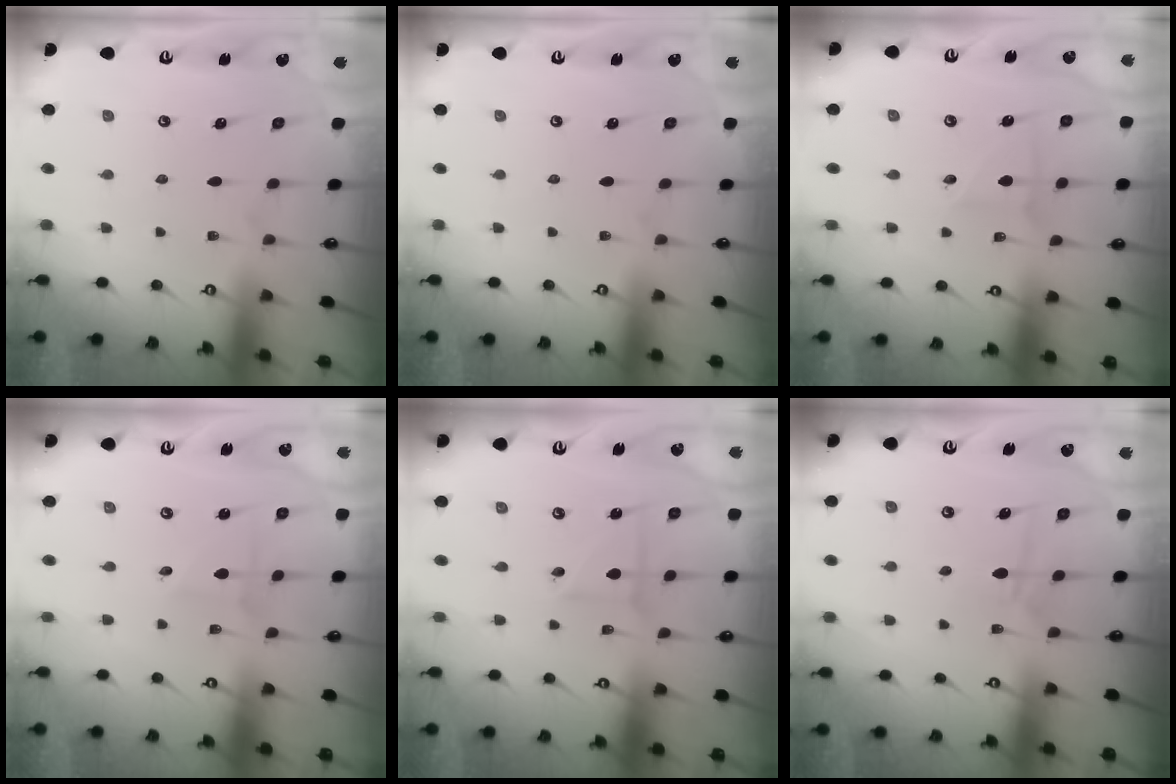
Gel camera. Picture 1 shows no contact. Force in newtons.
{"total": 0.0}
{"total": 2.3, "press": 2.3, "slide": 0.4}
{"total": 0.7, "press": 0.7, "slide": 0.0}
{"total": 3.2, "press": 3.1, "slide": 0.3}
{"total": 5.5, "press": 5.5, "slide": 0.8}